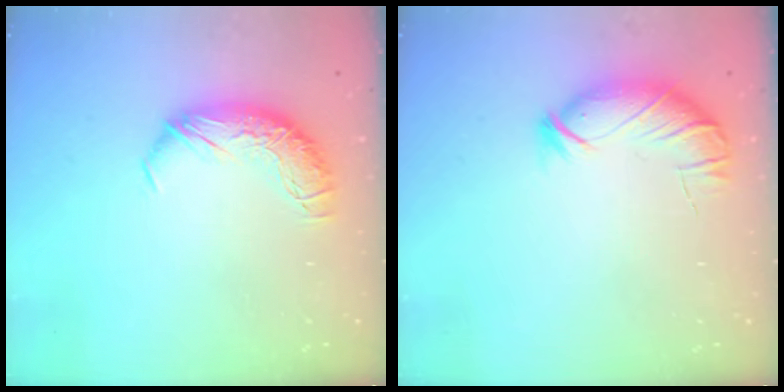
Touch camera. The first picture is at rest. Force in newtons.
{"total": 4.1, "press": 3.9, "slide": 1.1}